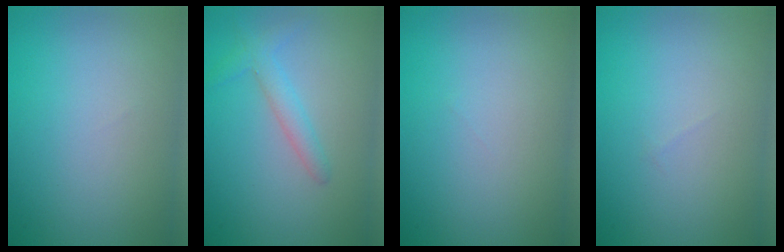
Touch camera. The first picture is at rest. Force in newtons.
{"total": 2.2, "press": 2.2, "slide": 0.1}
{"total": 0.0}
{"total": 0.0}